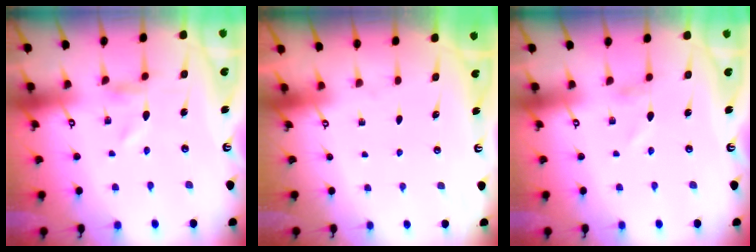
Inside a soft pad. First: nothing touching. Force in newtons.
{"total": 0.0}
{"total": 1.0, "press": 1.0, "slide": 0.1}